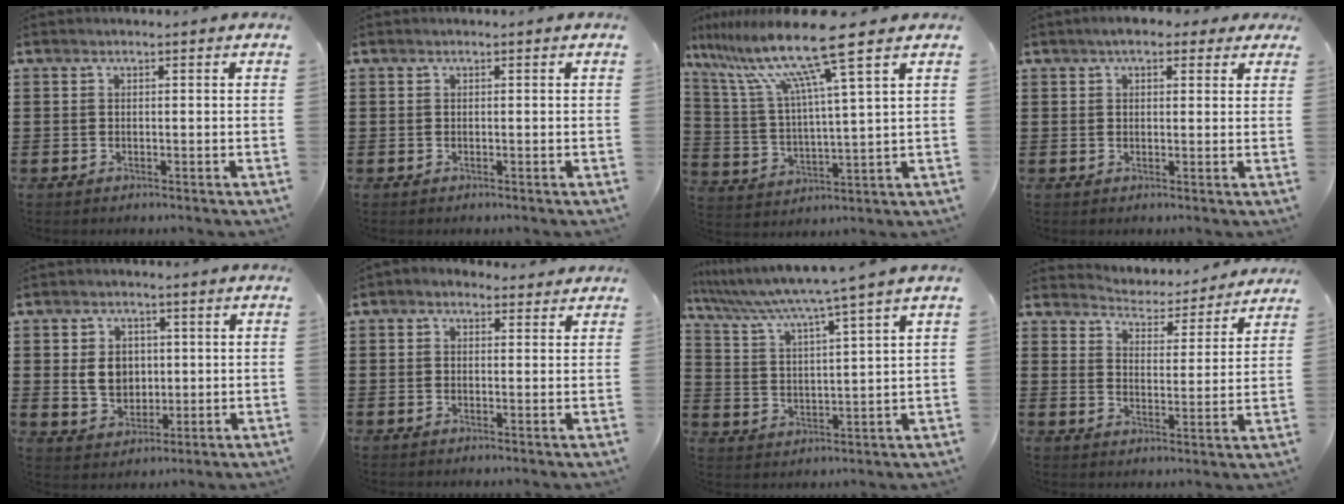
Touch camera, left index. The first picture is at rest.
{"total": 0.0}
{"total": 13.1, "force": [9.0, 0.2, 9.5], "torque": [-0.220, -0.041, 0.142]}
{"total": 3.7, "force": [2.7, 1.5, 2.1], "torque": [-0.050, 0.009, 0.047]}
{"total": 5.4, "force": [0.7, 4.3, 3.1], "torque": [-0.058, 0.005, 0.008]}
{"total": 1.5, "force": [1.1, 0.9, 0.5], "torque": [-0.013, 0.008, 0.020]}
{"total": 5.2, "force": [4.4, -1.5, 2.3], "torque": [-0.067, -0.041, 0.067]}
{"total": 4.3, "force": [4.3, 0.1, -0.2], "torque": [-0.016, -0.043, 0.068]}